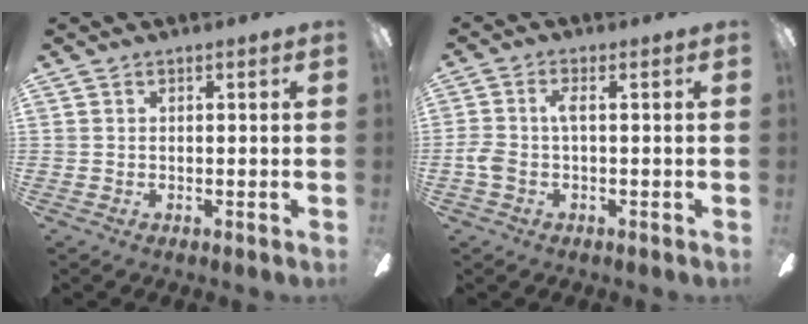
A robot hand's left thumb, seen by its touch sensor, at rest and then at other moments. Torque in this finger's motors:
{"motor_torque": [-0.78, 0.94, 0.81, 1.04, 0.39]}